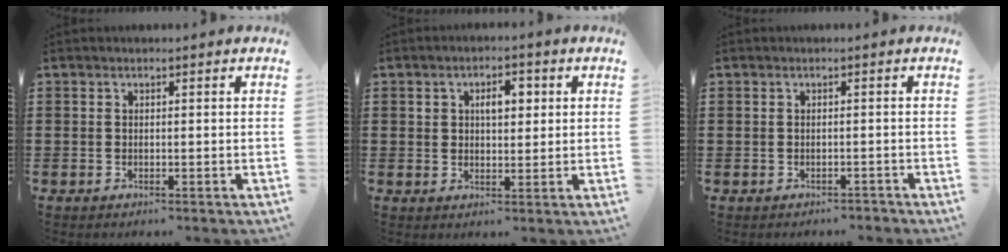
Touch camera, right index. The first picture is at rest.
{"total": 4.3, "force": [1.3, 2.4, 3.3], "torque": [-0.046, 0.004, 0.015]}
{"total": 0.9, "force": [-0.8, 0.5, 0.0], "torque": [-0.003, 0.003, -0.018]}